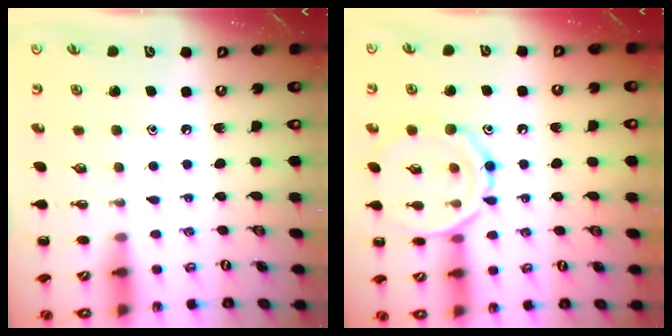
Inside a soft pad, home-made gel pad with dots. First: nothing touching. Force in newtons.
{"total": 13.5, "press": 13.5, "slide": 0.4}